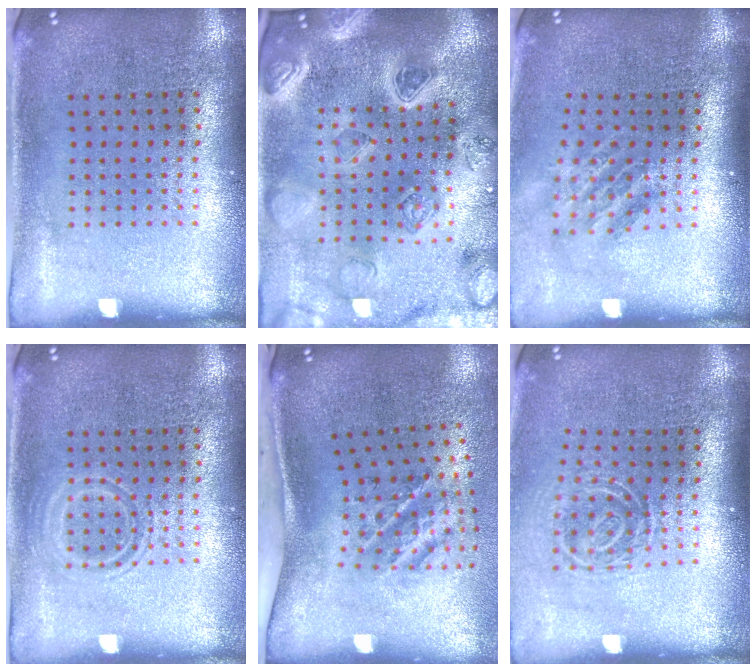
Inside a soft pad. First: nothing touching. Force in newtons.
{"total": 4.0, "press": 3.7, "slide": 1.6}
{"total": 1.8, "press": 1.2, "slide": 1.2}
{"total": 1.7, "press": 1.7, "slide": 0.2}
{"total": 2.2, "press": 1.2, "slide": 1.8}
{"total": 1.8, "press": 1.2, "slide": 1.3}